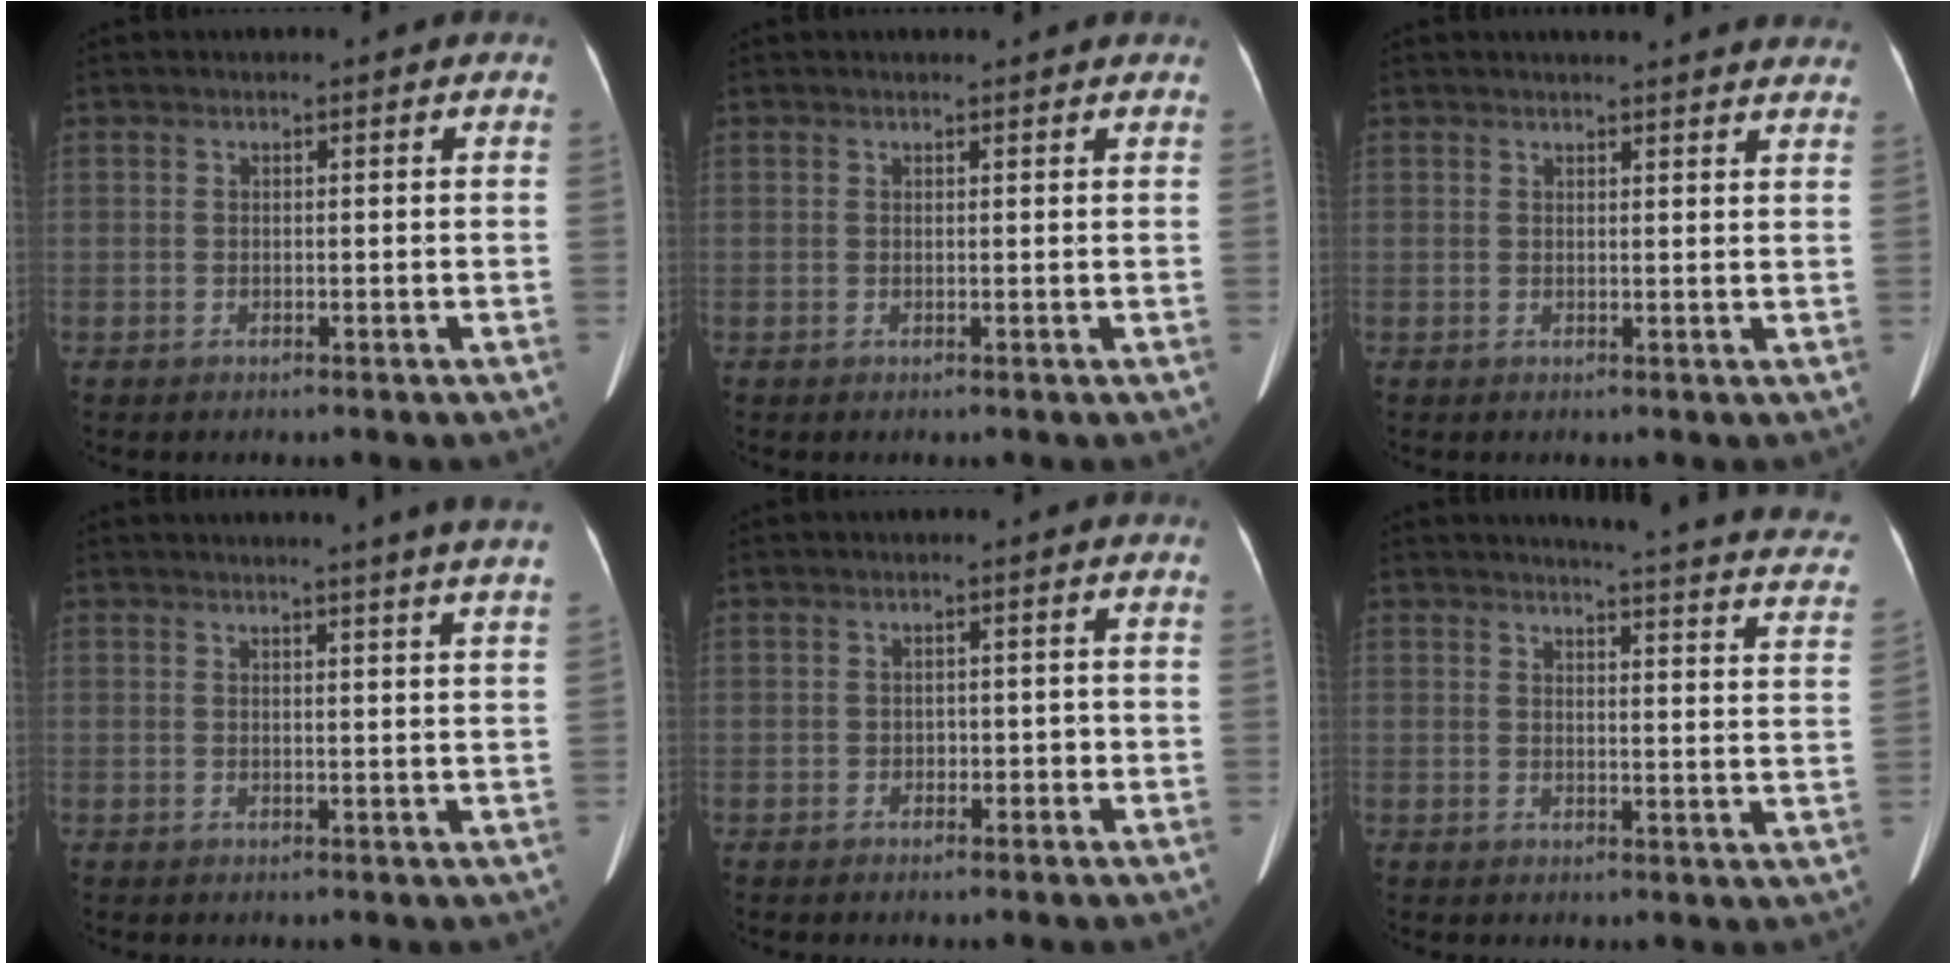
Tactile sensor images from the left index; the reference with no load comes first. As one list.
[{"total": 2.4, "force": [2.4, 0.2, 0.7], "torque": [-0.011, 0.012, 0.024]}, {"total": 13.5, "force": [12.8, 1.4, 4.1], "torque": [-0.037, -0.001, 0.136]}, {"total": 7.5, "force": [6.5, -1.5, 3.5], "torque": [-0.037, -0.013, 0.055]}, {"total": 1.4, "force": [-0.7, 1.0, 0.7], "torque": [-0.009, 0.005, -0.007]}, {"total": 19.3, "force": [17.8, 1.7, 7.1], "torque": [-0.076, -0.069, 0.179]}]